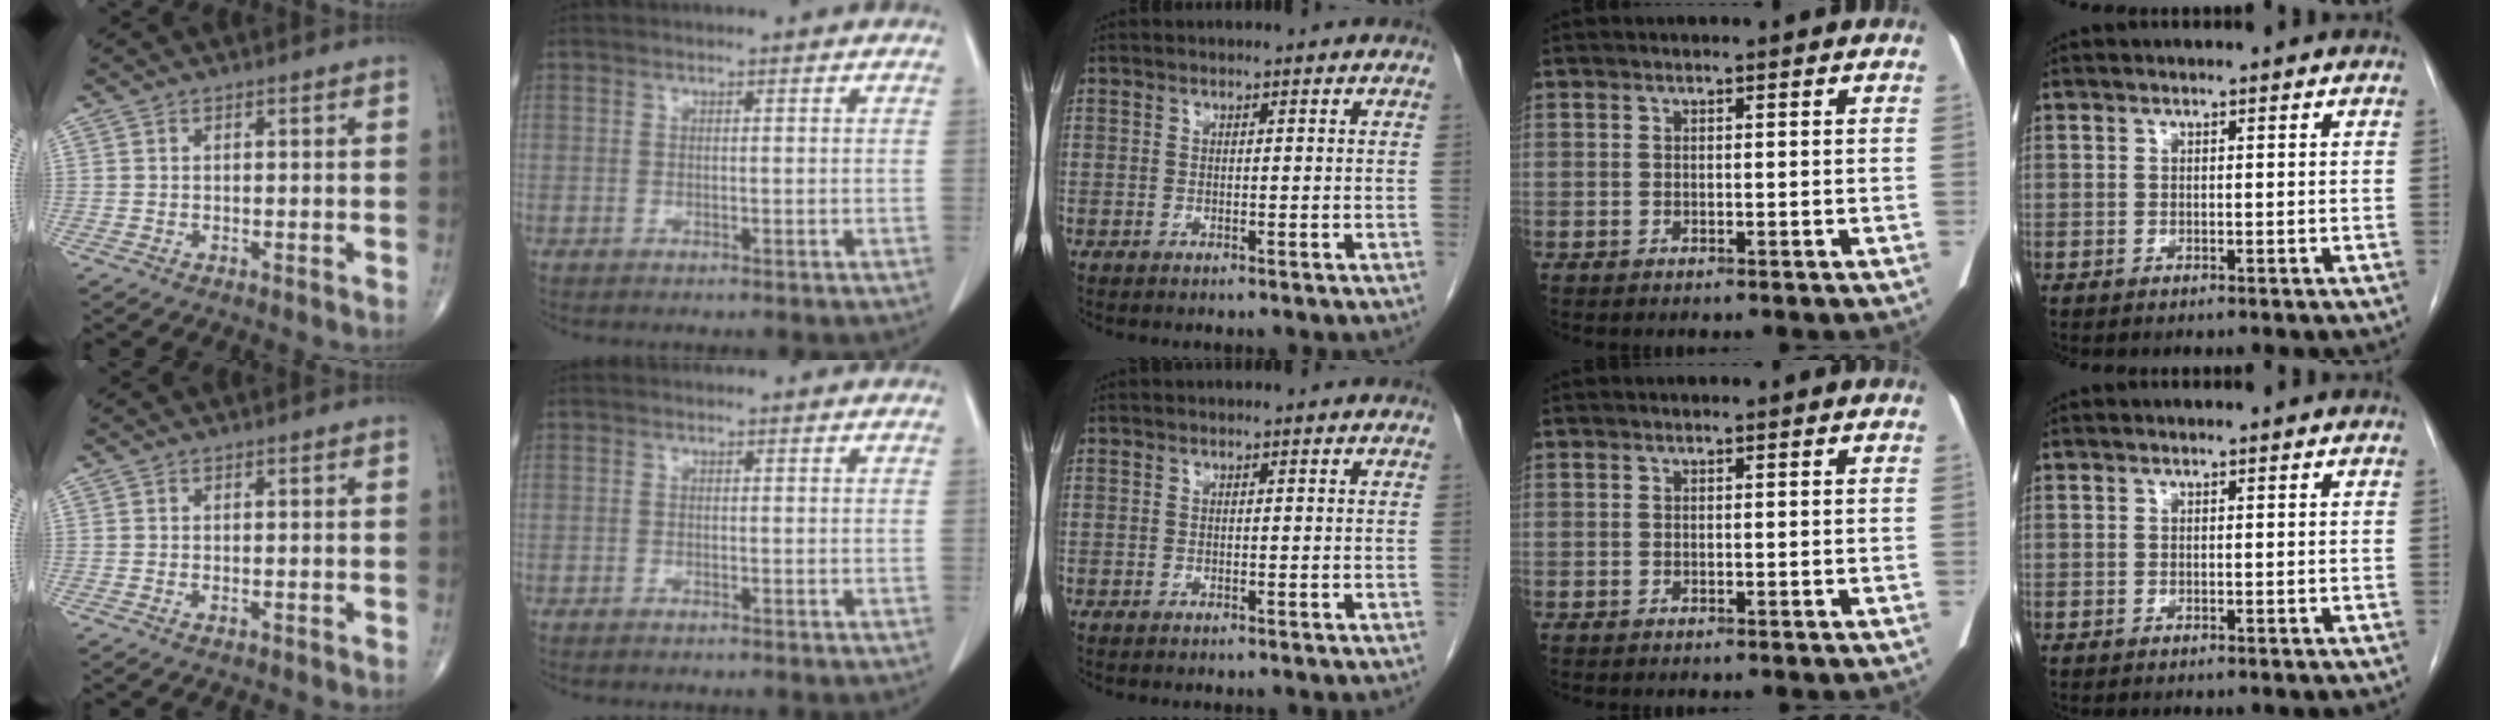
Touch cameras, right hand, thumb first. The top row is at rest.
{"thumb": {"total": 0.6, "force": [-0.4, 0.2, 0.4], "torque": [-0.009, 0.000, -0.008]}, "index": {"total": 0.8, "force": [-0.7, 0.2, 0.3], "torque": [-0.011, -0.001, -0.009]}}